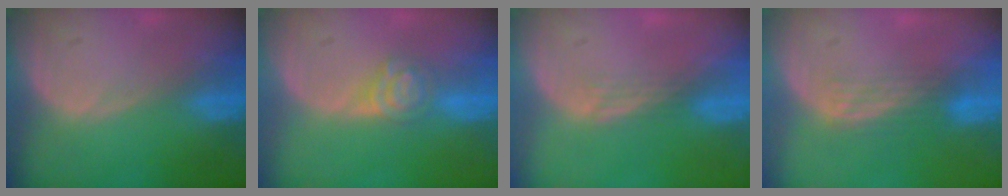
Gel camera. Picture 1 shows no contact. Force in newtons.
{"total": 4.4, "press": 3.9, "slide": 1.9}
{"total": 1.5, "press": 1.2, "slide": 0.9}
{"total": 3.1, "press": 2.8, "slide": 1.4}